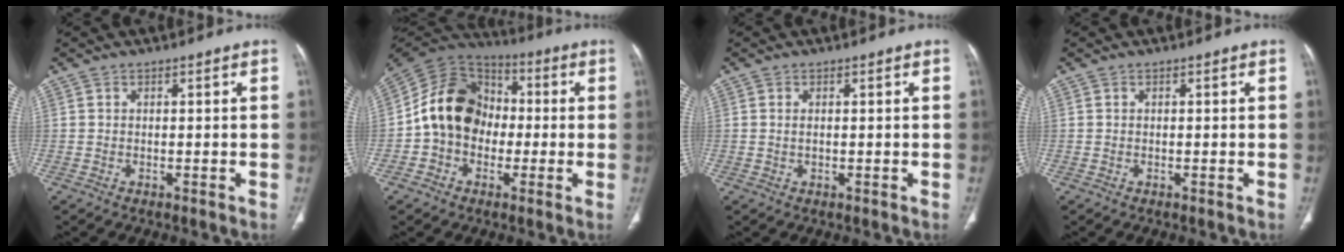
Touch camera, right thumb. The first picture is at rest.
{"total": 14.9, "force": [-1.2, 12.0, 8.9], "torque": [-0.130, 0.037, -0.034]}
{"total": 0.9, "force": [0.1, 0.5, 0.7], "torque": [-0.016, 0.000, 0.004]}
{"total": 0.0}